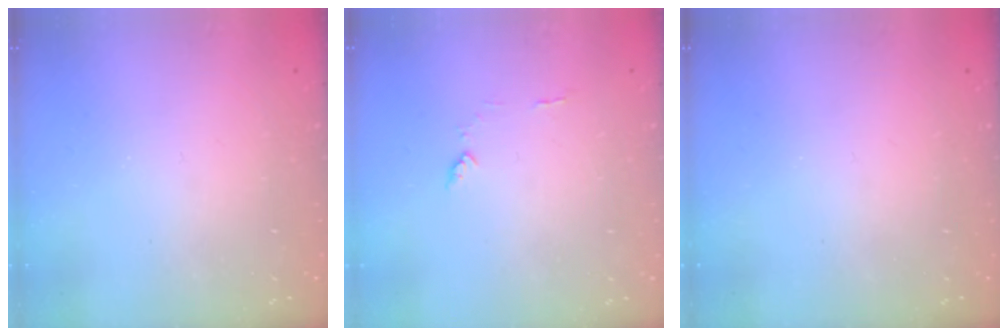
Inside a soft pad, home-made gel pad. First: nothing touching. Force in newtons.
{"total": 5.7, "press": 5.7, "slide": 0.6}
{"total": 0.0}